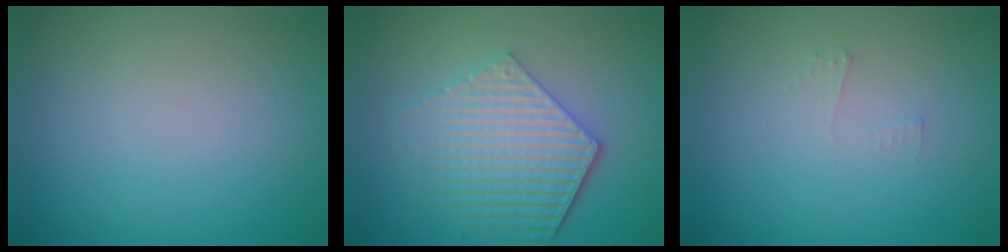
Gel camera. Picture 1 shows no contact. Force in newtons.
{"total": 5.5, "press": 4.3, "slide": 3.3}
{"total": 0.7, "press": 0.7, "slide": 0.1}